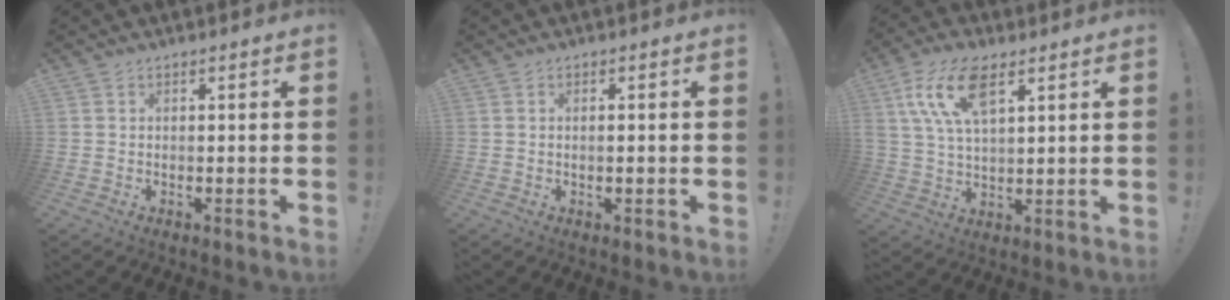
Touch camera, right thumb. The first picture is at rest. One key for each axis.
{"total": 1.1, "fx": -0.2, "fy": 0.3, "fz": 1.1, "tx": -0.012, "ty": -0.002, "tz": -0.005}
{"total": 13.4, "fx": 6.4, "fy": 6.0, "fz": 10.2, "tx": -0.209, "ty": -0.010, "tz": 0.117}